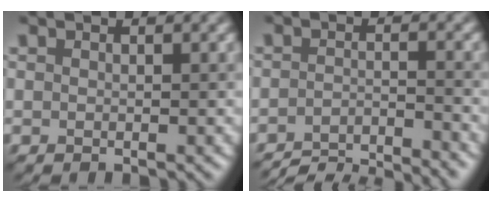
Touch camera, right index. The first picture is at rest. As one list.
[{"total": 6.7, "force": [-6.2, 0.9, 2.1], "torque": [-0.039, -0.002, -0.103]}]